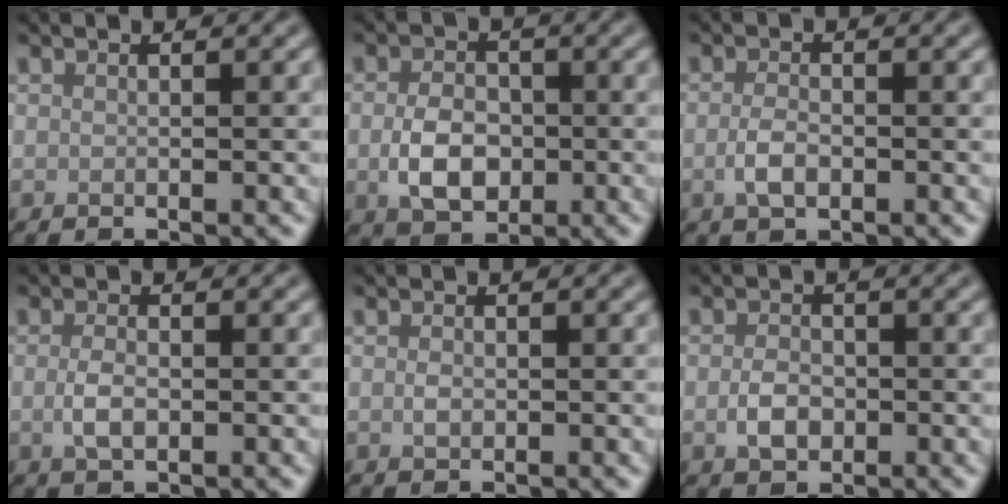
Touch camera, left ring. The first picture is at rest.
{"total": 4.3, "force": [-0.7, 3.0, 3.0], "torque": [-0.059, -0.002, -0.016]}
{"total": 2.1, "force": [-0.6, 1.2, 1.7], "torque": [-0.037, 0.000, -0.013]}
{"total": 2.0, "force": [-0.3, 1.1, 1.7], "torque": [-0.039, -0.001, -0.006]}
{"total": 1.0, "force": [0.0, 0.6, 0.7], "torque": [-0.015, -0.001, -0.002]}
{"total": 2.4, "force": [-0.6, 1.7, 1.6], "torque": [-0.033, -0.001, -0.014]}